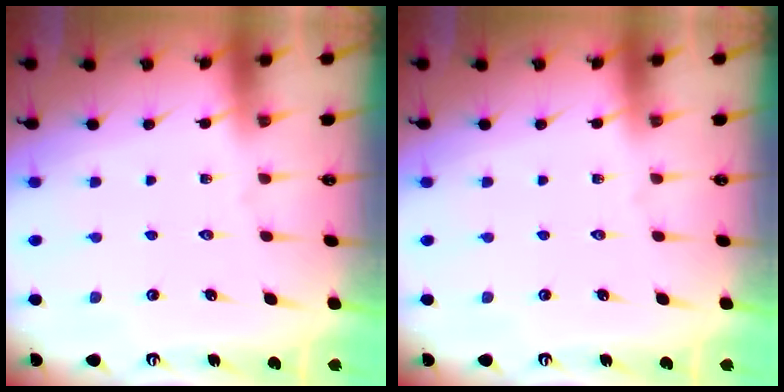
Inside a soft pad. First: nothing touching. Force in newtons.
{"total": 0.0}